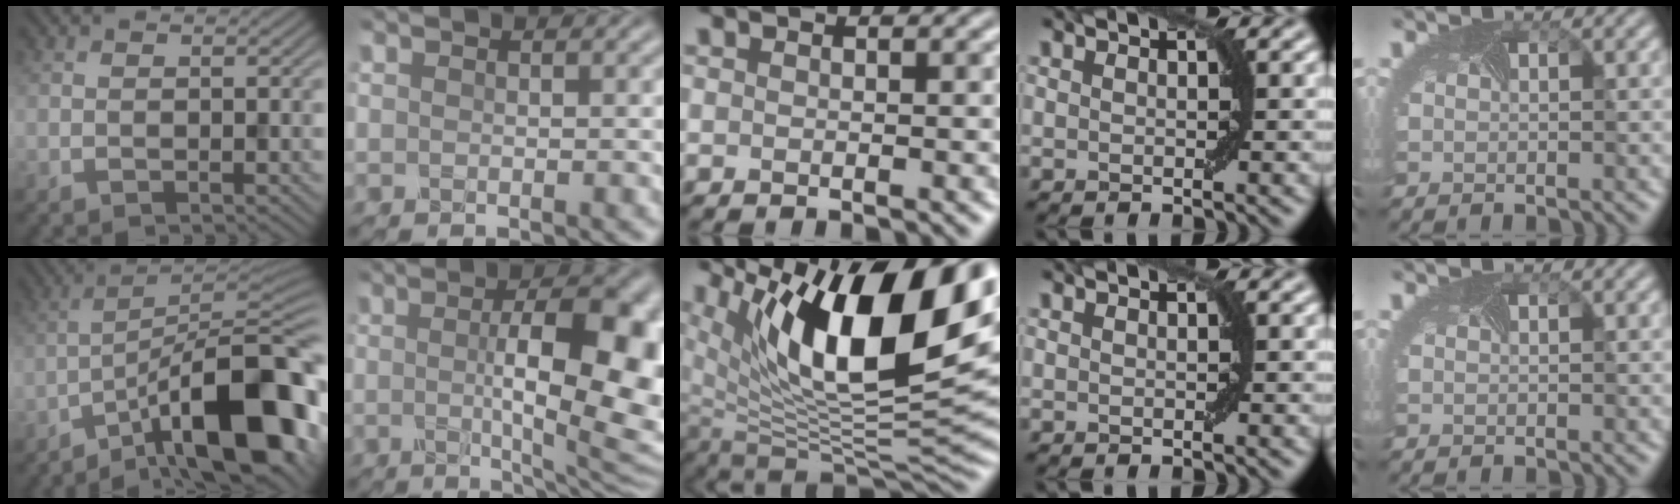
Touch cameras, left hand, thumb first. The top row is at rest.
{"thumb": {"total": 15.9, "force": [-9.1, 4.6, 12.2], "torque": [-0.174, 0.012, -0.153]}, "index": {"total": 12.1, "force": [0.3, 4.0, 11.4], "torque": [-0.156, -0.002, 0.006]}, "middle": {"total": 17.3, "force": [7.3, 7.3, 13.9], "torque": [-0.218, 0.010, 0.122]}}